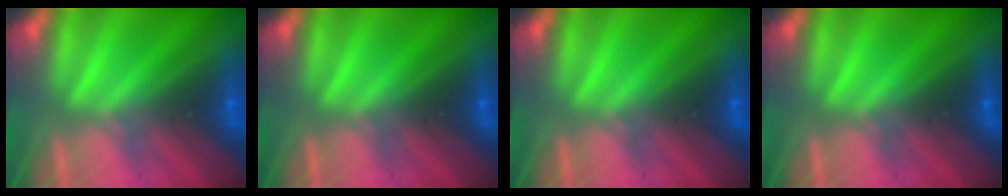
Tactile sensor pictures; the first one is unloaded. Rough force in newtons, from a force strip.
{"total": 0.0}
{"total": 0.0}
{"total": 0.0}